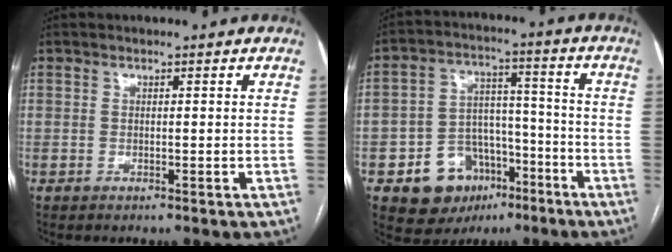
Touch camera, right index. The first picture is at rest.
{"total": 11.6, "force": [-5.9, 8.5, 5.2], "torque": [-0.083, 0.029, -0.086]}